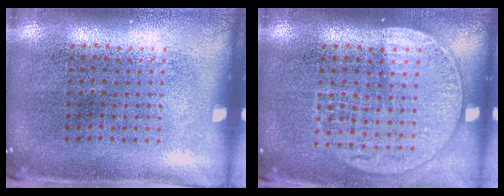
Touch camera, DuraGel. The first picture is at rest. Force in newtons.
{"total": 1.6, "press": 1.4, "slide": 0.7}